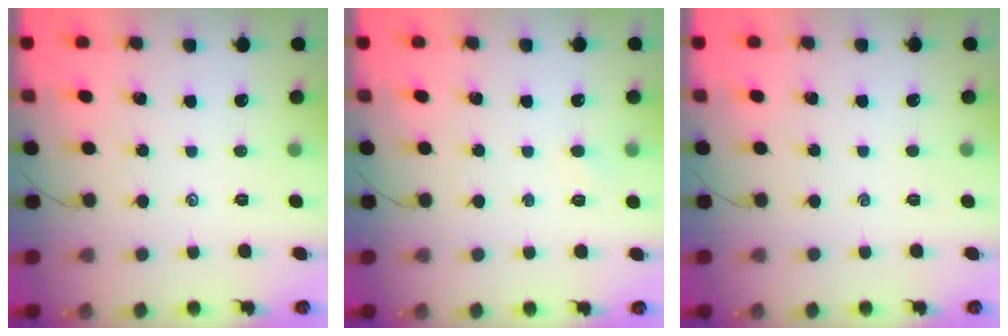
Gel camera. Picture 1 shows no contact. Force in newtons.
{"total": 1.5, "press": 1.4, "slide": 0.6}
{"total": 0.0}